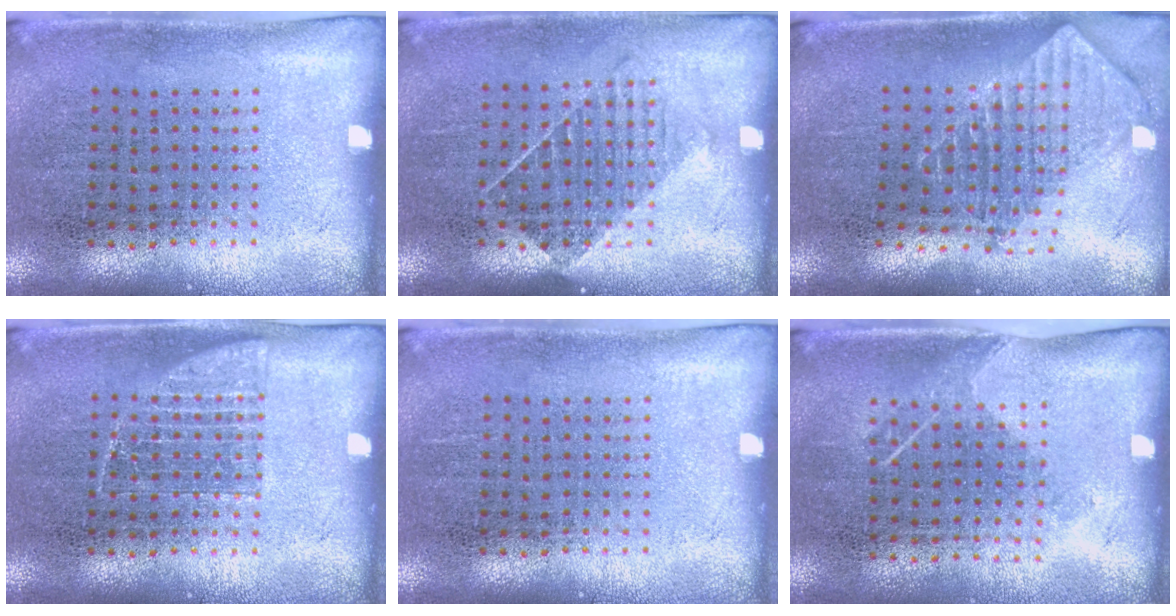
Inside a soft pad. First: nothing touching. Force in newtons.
{"total": 1.1, "press": 0.9, "slide": 0.6}
{"total": 2.0, "press": 1.5, "slide": 1.3}
{"total": 1.6, "press": 1.5, "slide": 0.3}
{"total": 0.0}
{"total": 1.2, "press": 0.9, "slide": 0.8}